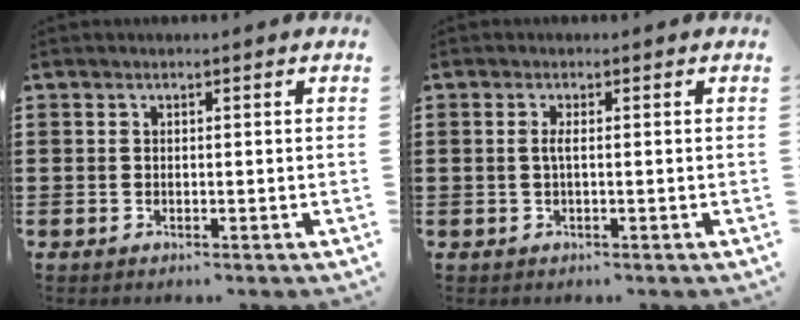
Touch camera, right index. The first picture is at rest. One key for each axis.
{"total": 1.4, "fx": -0.1, "fy": 0.1, "fz": 1.4, "tx": -0.036, "ty": -0.004, "tz": -0.006}